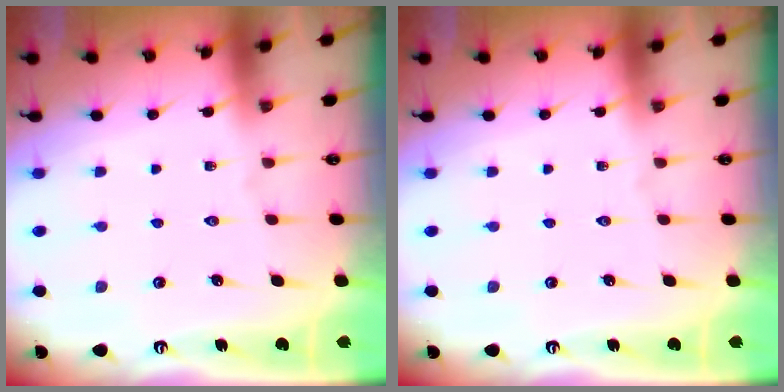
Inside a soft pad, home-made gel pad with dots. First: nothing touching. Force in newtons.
{"total": 0.0}